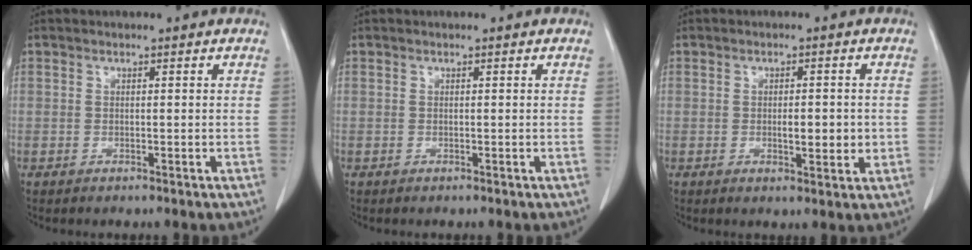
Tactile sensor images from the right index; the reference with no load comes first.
{"total": 0.0}
{"total": 3.8, "force": [-0.3, 1.3, 3.6], "torque": [-0.056, -0.002, 0.000]}